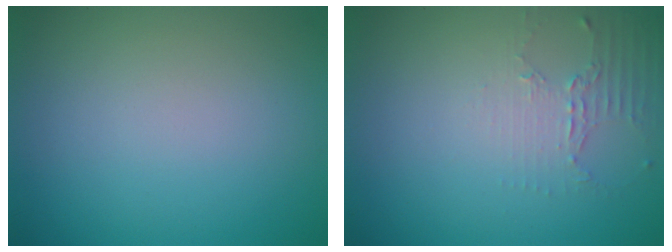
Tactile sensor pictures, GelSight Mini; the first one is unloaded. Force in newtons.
{"total": 2.0, "press": 1.5, "slide": 1.4}